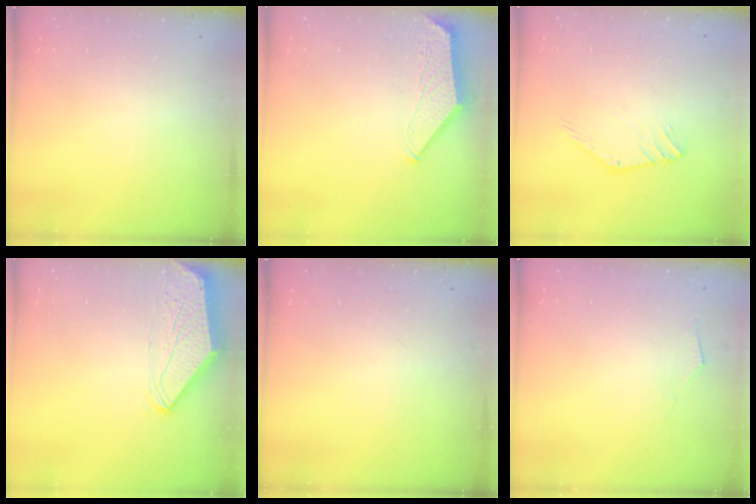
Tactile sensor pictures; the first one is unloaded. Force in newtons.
{"total": 1.5, "press": 1.5, "slide": 0.4}
{"total": 1.4, "press": 1.4, "slide": 0.1}
{"total": 0.0}
{"total": 0.0}
{"total": 3.3, "press": 3.3, "slide": 0.5}